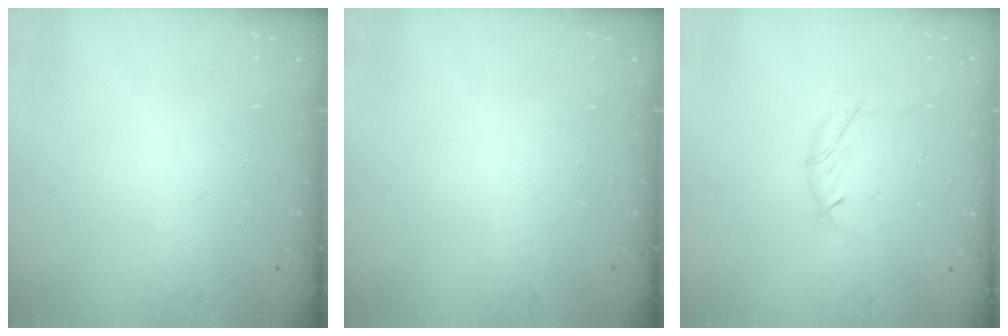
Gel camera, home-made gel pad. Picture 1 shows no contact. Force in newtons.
{"total": 0.0}
{"total": 4.0, "press": 3.9, "slide": 1.0}